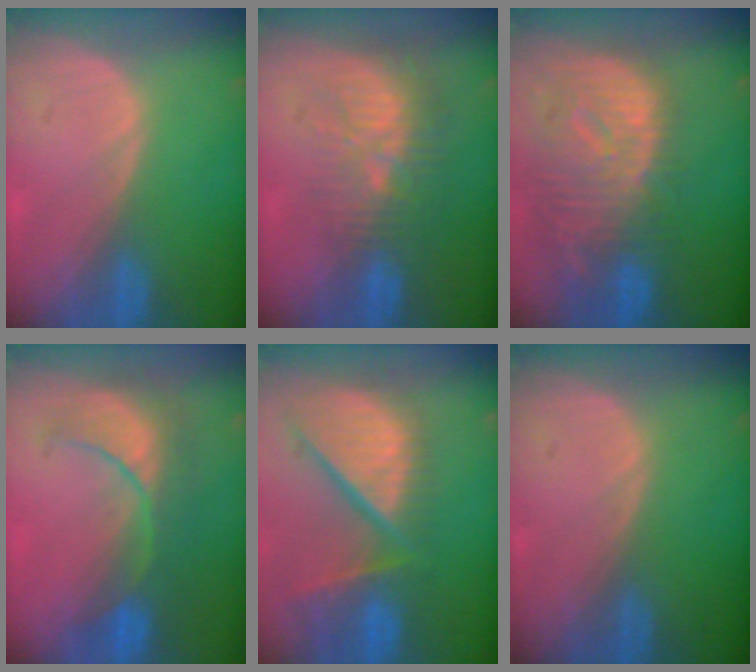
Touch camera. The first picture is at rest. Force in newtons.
{"total": 9.9, "press": 8.9, "slide": 4.3}
{"total": 12.6, "press": 10.9, "slide": 6.3}
{"total": 8.3, "press": 8.2, "slide": 1.1}
{"total": 13.2, "press": 11.0, "slide": 7.3}
{"total": 0.0}